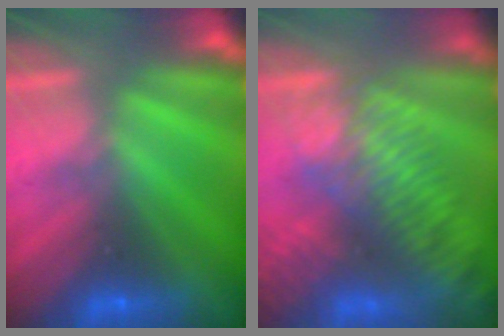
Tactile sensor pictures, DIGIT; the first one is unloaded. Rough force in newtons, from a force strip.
{"total": 8.1}